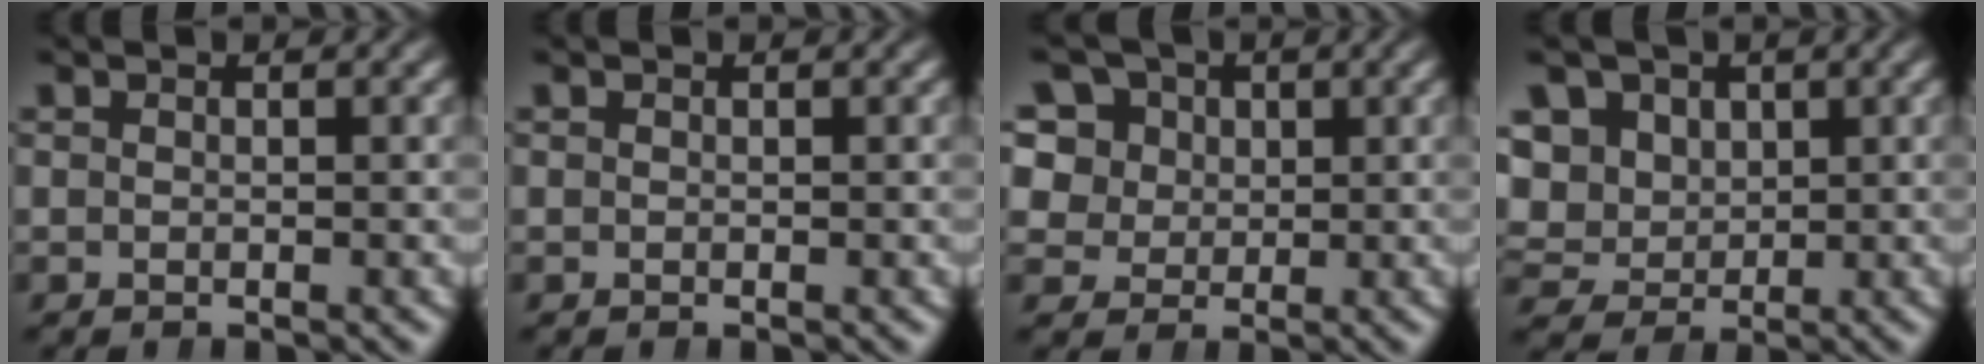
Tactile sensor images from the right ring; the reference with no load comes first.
{"total": 0.0}
{"total": 10.3, "force": [2.4, 9.1, 4.1], "torque": [-0.107, -0.019, 0.041]}
{"total": 9.3, "force": [1.3, 8.3, 4.0], "torque": [-0.104, -0.028, 0.026]}